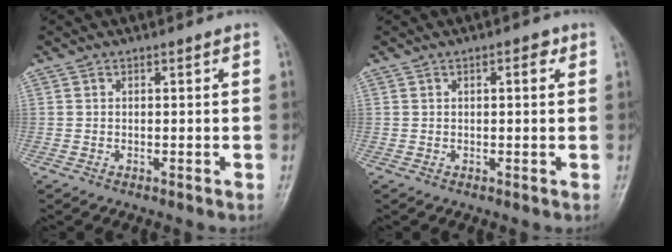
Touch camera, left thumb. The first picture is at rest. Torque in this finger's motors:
{"motor_torque": [-0.19, -0.11, 0.06, 0.07, -0.08]}